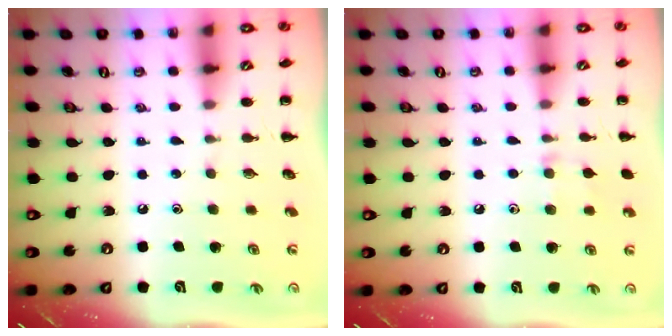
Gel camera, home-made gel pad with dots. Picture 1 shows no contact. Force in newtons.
{"total": 6.6, "press": 6.3, "slide": 2.0}